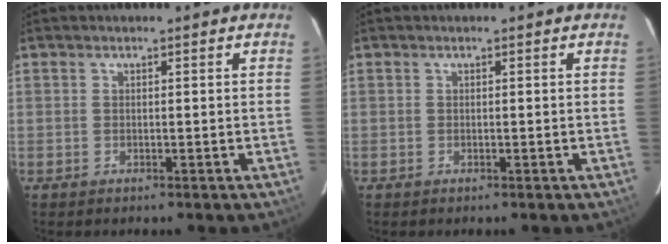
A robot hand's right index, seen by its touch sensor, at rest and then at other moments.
{"total": 0.0}